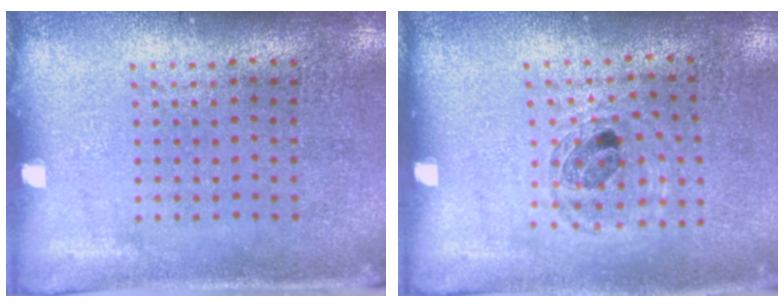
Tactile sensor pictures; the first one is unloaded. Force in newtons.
{"total": 0.9, "press": 0.9, "slide": 0.1}